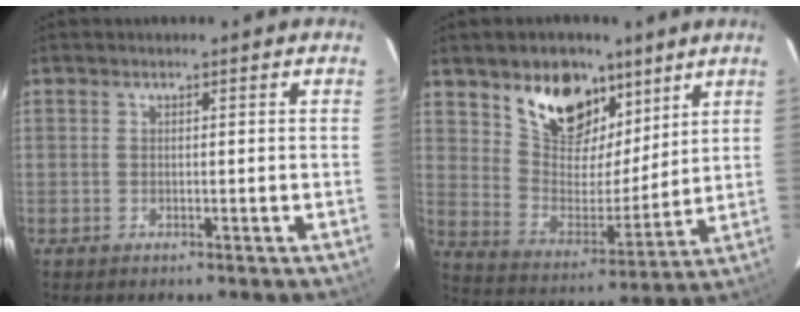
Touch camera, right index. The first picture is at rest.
{"total": 15.4, "force": [9.5, 9.1, 7.9], "torque": [-0.146, 0.007, 0.175]}